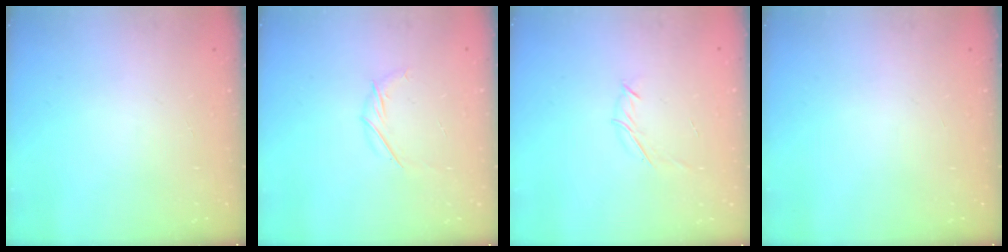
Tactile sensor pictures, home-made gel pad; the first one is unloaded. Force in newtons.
{"total": 4.8, "press": 4.7, "slide": 1.1}
{"total": 3.9, "press": 3.8, "slide": 0.8}
{"total": 0.0}